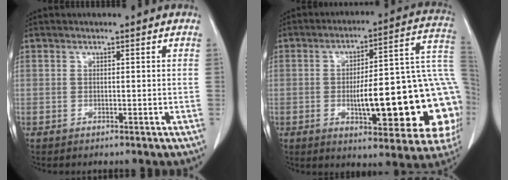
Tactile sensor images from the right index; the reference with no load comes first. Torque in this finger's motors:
{"motor_torque": [2.14, 0.00, 0.63, 0.16]}